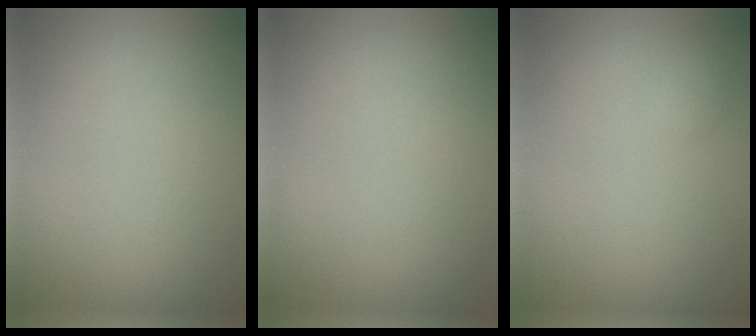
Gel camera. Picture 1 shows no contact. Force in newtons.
{"total": 0.0}
{"total": 0.7, "press": 0.7, "slide": 0.0}